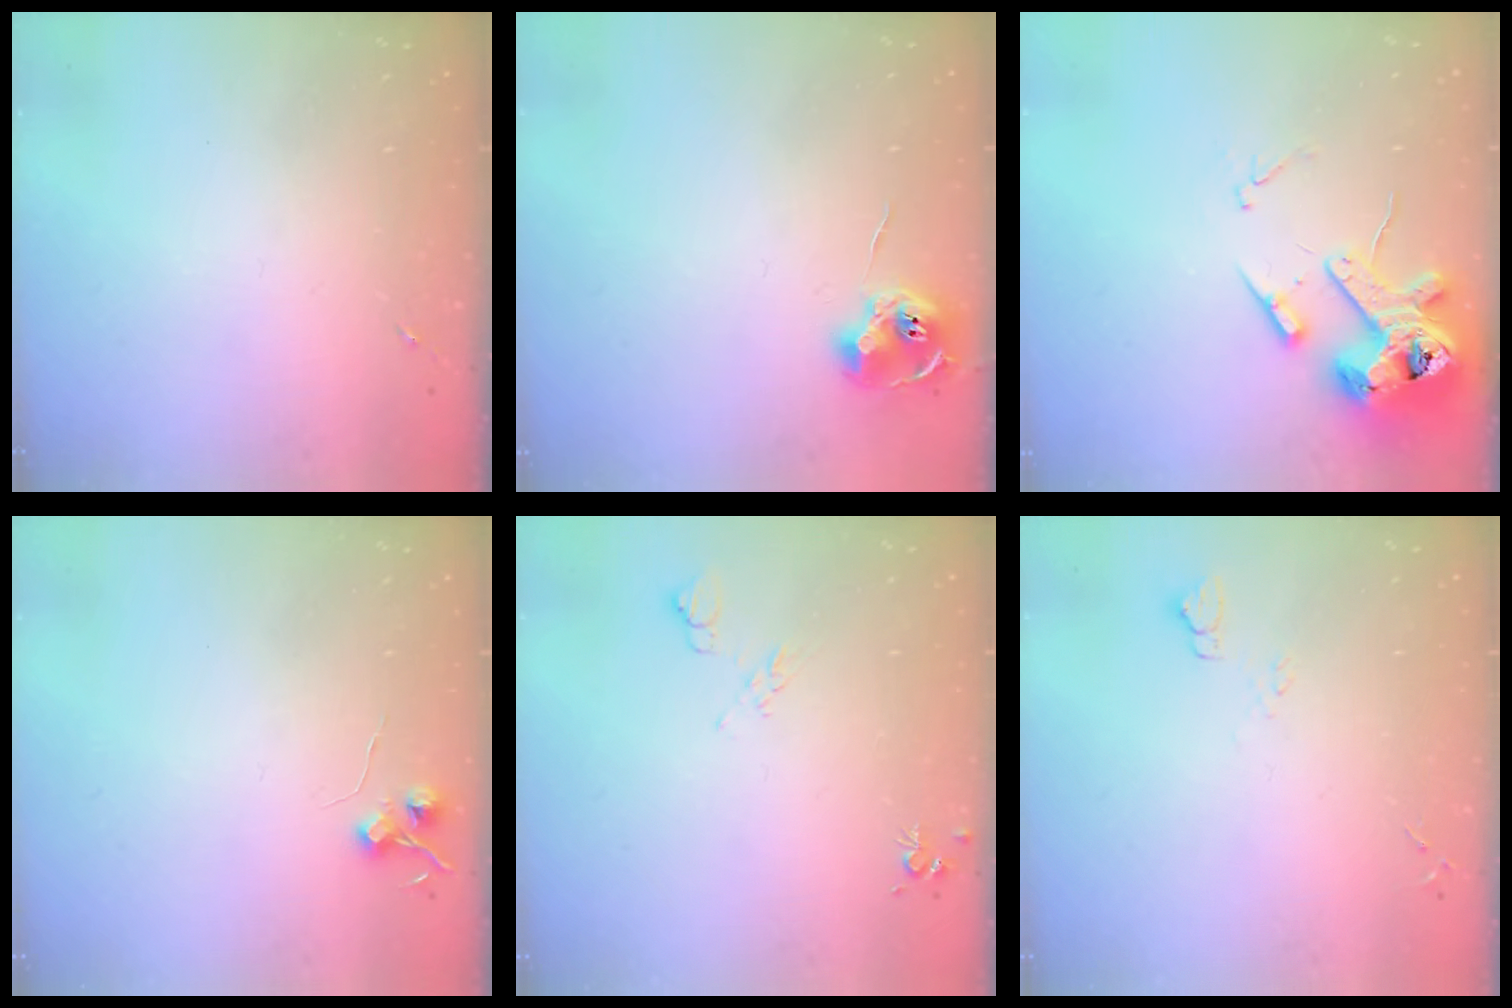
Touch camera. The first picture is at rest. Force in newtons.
{"total": 8.7, "press": 8.7, "slide": 0.4}
{"total": 15.6, "press": 15.4, "slide": 2.3}
{"total": 5.8, "press": 5.8, "slide": 0.7}
{"total": 6.4, "press": 6.3, "slide": 1.1}
{"total": 5.0, "press": 5.0, "slide": 0.6}